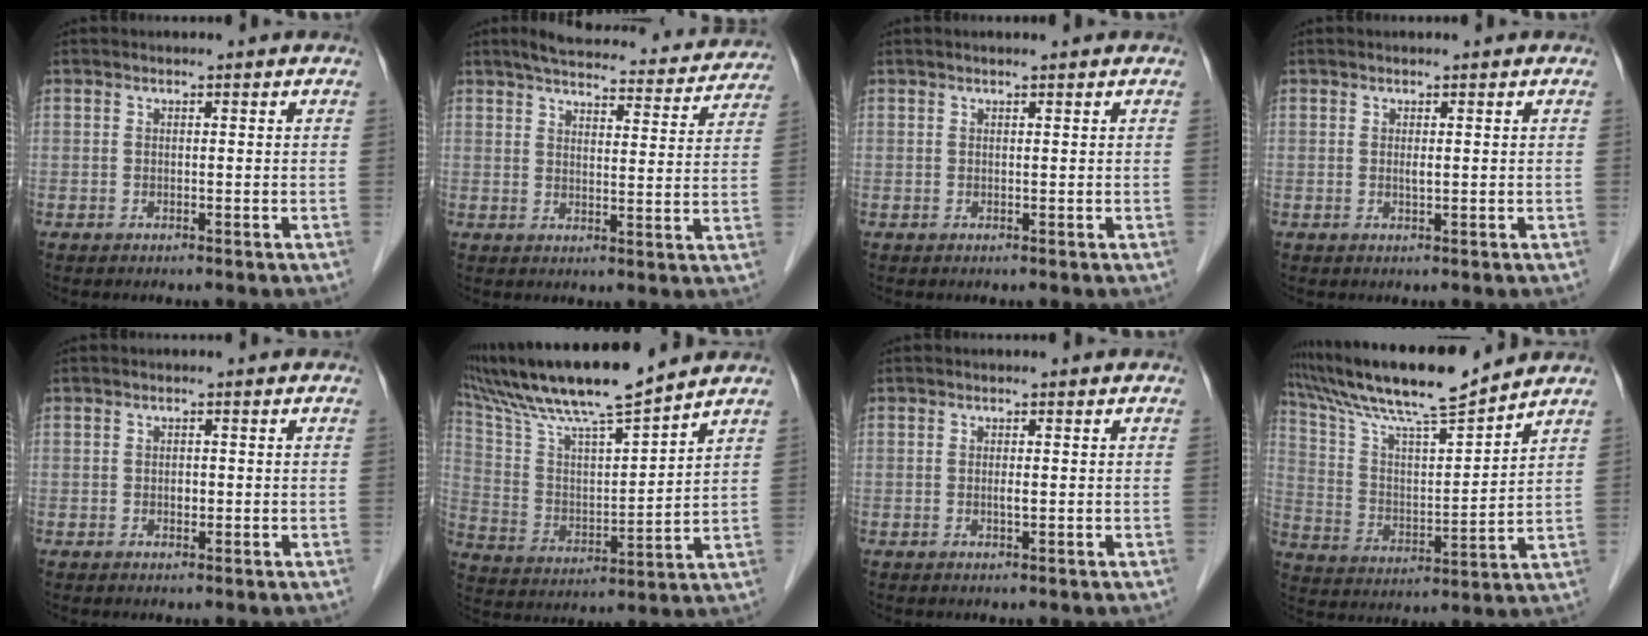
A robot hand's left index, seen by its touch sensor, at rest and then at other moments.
{"total": 21.5, "force": [19.5, 4.4, 8.0], "torque": [-0.104, 0.011, 0.237]}
{"total": 1.0, "force": [0.8, 0.0, 0.6], "torque": [-0.011, 0.008, 0.015]}
{"total": 0.7, "force": [0.2, 0.1, 0.7], "torque": [-0.016, -0.002, 0.003]}
{"total": 0.9, "force": [-0.2, 0.6, 0.6], "torque": [-0.012, 0.001, -0.002]}
{"total": 16.7, "force": [14.4, 0.0, 8.5], "torque": [-0.163, 0.010, 0.260]}
{"total": 0.7, "force": [0.0, 0.1, 0.7], "torque": [-0.016, -0.003, 0.000]}
{"total": 15.6, "force": [13.8, 0.1, 7.4], "torque": [-0.144, 0.010, 0.246]}